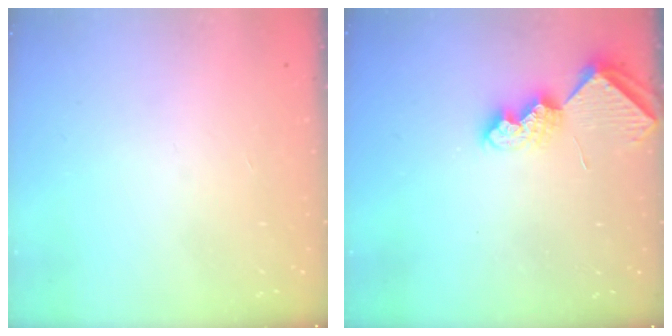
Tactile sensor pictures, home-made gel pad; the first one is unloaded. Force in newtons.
{"total": 7.1, "press": 7.0, "slide": 0.7}